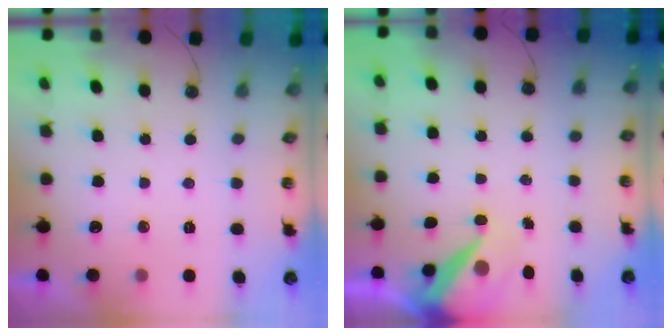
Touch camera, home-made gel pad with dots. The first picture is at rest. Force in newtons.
{"total": 8.6, "press": 8.5, "slide": 1.1}